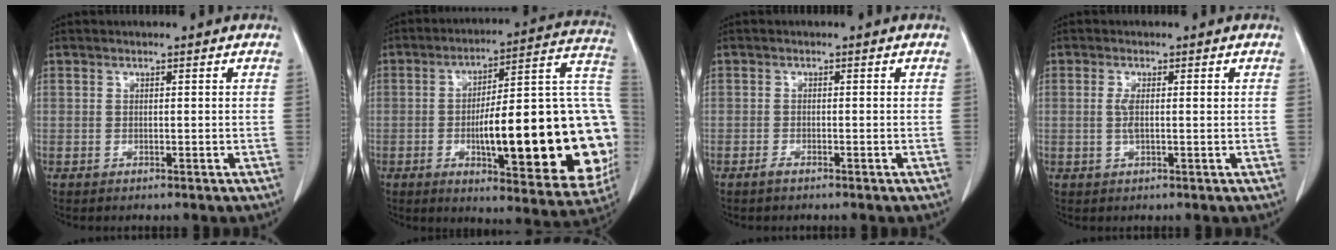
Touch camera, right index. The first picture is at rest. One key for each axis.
{"total": 29.1, "fx": -4.8, "fy": 6.1, "fz": 28.1, "tx": -0.299, "ty": 0.019, "tz": -0.062}
{"total": 1.0, "fx": -0.8, "fy": 0.2, "fz": 0.5, "tx": -0.012, "ty": 0.000, "tz": -0.014}
{"total": 2.2, "fx": 0.3, "fy": 0.6, "fz": 2.1, "tx": -0.046, "ty": 0.006, "tz": 0.009}